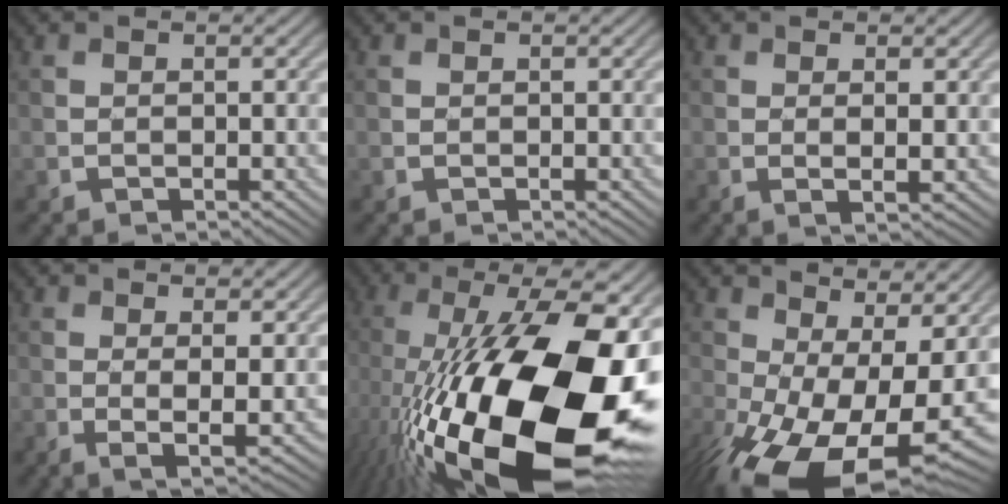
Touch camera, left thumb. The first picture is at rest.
{"total": 0.0}
{"total": 2.0, "force": [0.5, 0.3, 1.9], "torque": [-0.039, -0.003, 0.009]}
{"total": 3.3, "force": [0.8, 0.6, 3.1], "torque": [-0.064, -0.009, 0.016]}
{"total": 22.5, "force": [-4.5, 9.3, 20.0], "torque": [-0.369, -0.012, -0.070]}
{"total": 17.4, "force": [-4.2, 8.5, 14.5], "torque": [-0.282, -0.061, -0.034]}